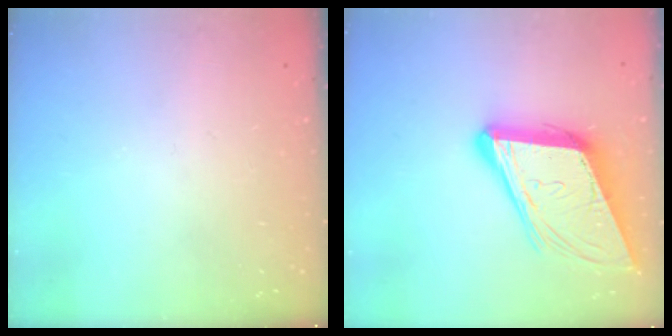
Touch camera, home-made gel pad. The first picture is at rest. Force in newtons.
{"total": 15.8, "press": 15.2, "slide": 4.2}